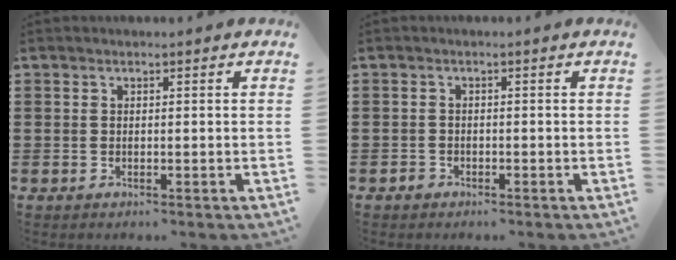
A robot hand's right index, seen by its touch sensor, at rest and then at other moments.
{"total": 0.9, "force": [-0.7, 0.5, 0.3], "torque": [-0.008, -0.002, -0.015]}